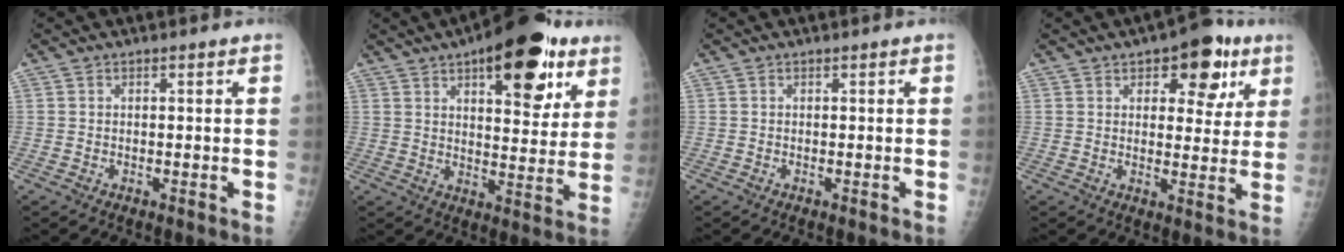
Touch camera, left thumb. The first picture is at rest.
{"total": 19.0, "force": [10.0, 8.0, 14.0], "torque": [-0.154, -0.031, 0.141]}
{"total": 0.0}
{"total": 11.5, "force": [5.8, 6.0, 7.9], "torque": [-0.056, -0.016, 0.072]}